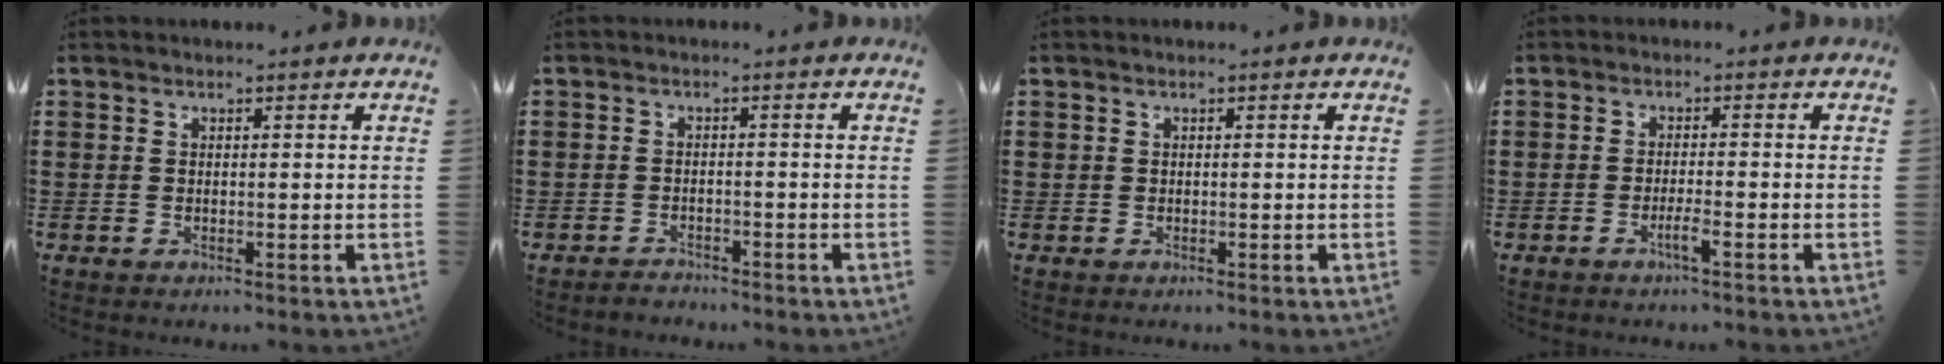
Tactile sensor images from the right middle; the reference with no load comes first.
{"total": 1.6, "force": [-1.6, 0.2, -0.1], "torque": [-0.003, 0.002, -0.036]}
{"total": 0.0}
{"total": 2.0, "force": [-1.3, 0.1, 1.6], "torque": [-0.027, -0.001, -0.024]}